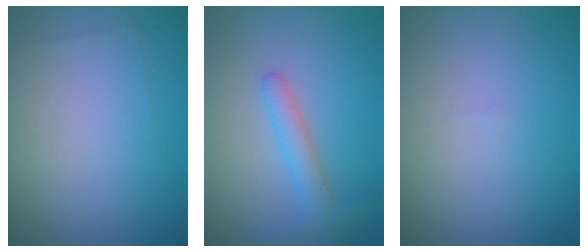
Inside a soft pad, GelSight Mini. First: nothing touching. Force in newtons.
{"total": 2.4, "press": 2.4, "slide": 0.1}
{"total": 0.0}